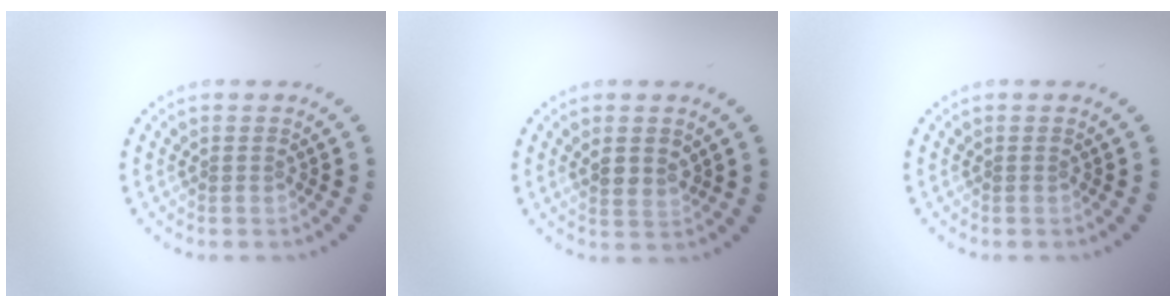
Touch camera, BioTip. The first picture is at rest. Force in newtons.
{"total": 2.0, "press": 1.8, "slide": 1.0}
{"total": 0.0}